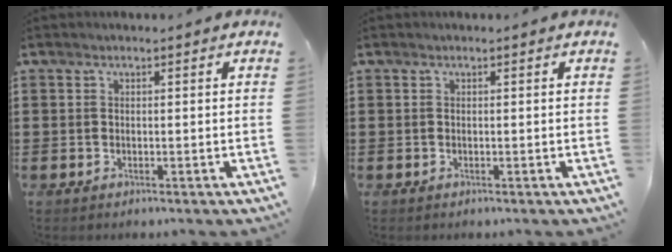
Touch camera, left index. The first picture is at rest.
{"total": 0.0}